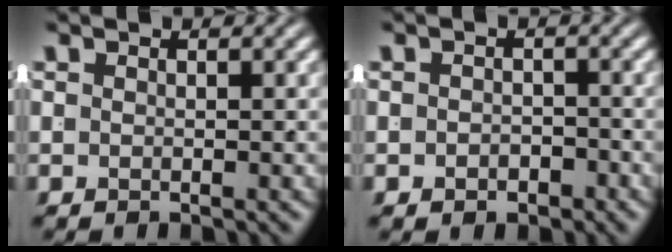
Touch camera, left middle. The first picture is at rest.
{"total": 1.3, "force": [-1.1, 0.7, 0.3], "torque": [-0.001, -0.005, -0.016]}